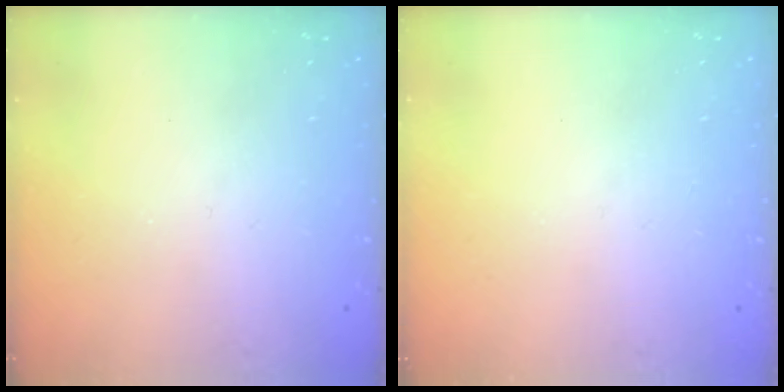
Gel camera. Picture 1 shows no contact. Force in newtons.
{"total": 0.0}